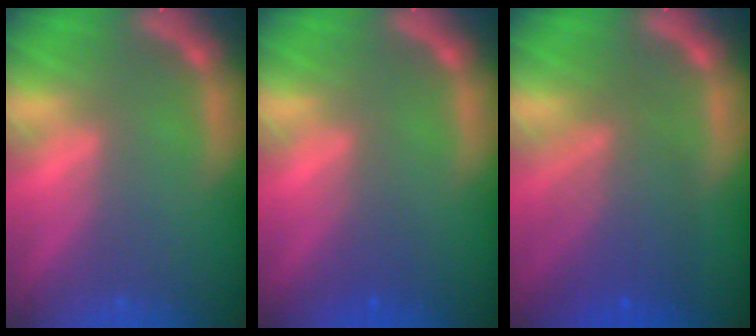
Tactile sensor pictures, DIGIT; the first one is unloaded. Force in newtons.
{"total": 1.5}
{"total": 6.5}